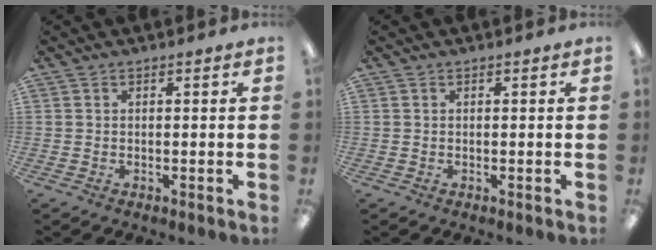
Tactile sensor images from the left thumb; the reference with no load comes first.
{"total": 0.0}